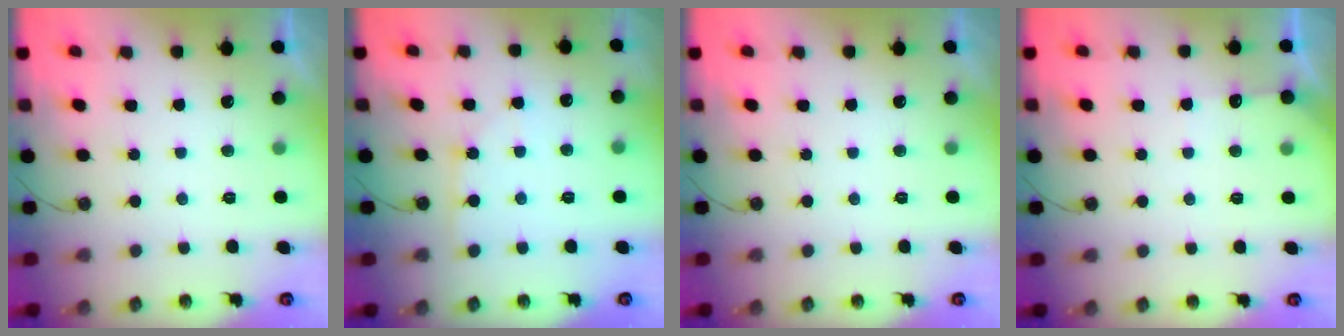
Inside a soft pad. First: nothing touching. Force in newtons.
{"total": 5.0, "press": 5.0, "slide": 0.5}
{"total": 0.0}
{"total": 2.9, "press": 2.8, "slide": 0.4}